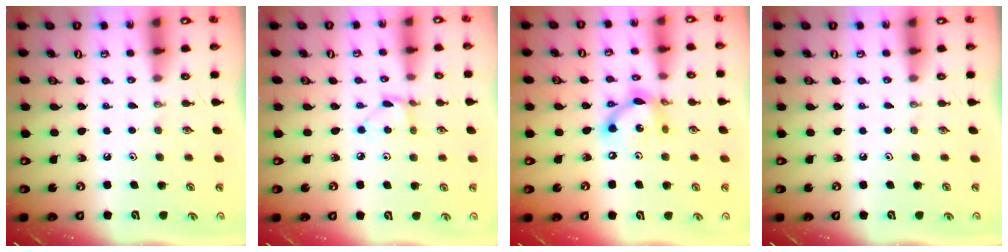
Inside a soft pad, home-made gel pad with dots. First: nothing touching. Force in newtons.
{"total": 2.8, "press": 2.8, "slide": 0.1}
{"total": 11.9, "press": 11.9, "slide": 0.8}
{"total": 0.0}